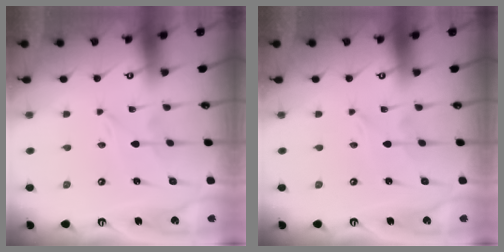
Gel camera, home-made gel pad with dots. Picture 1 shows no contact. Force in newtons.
{"total": 0.0}